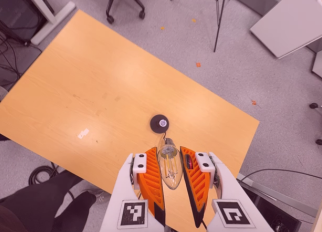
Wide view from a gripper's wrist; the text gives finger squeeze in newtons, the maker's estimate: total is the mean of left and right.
{"total": 14.6, "left": 16.1, "right": 13.2}